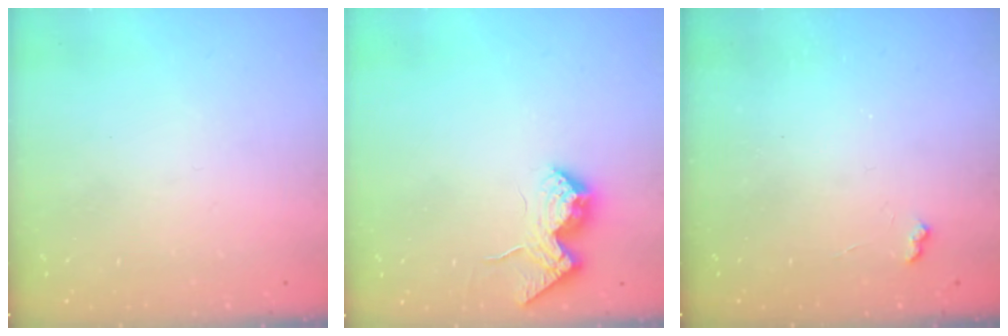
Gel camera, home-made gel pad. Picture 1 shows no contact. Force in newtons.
{"total": 16.2, "press": 16.2, "slide": 0.4}
{"total": 3.5, "press": 3.5, "slide": 0.6}